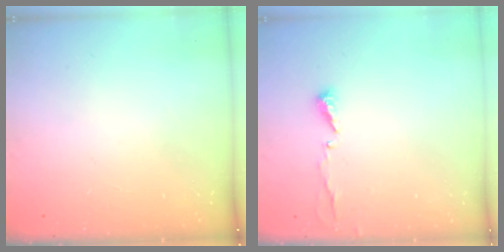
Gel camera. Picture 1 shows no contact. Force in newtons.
{"total": 4.8, "press": 4.8, "slide": 0.3}